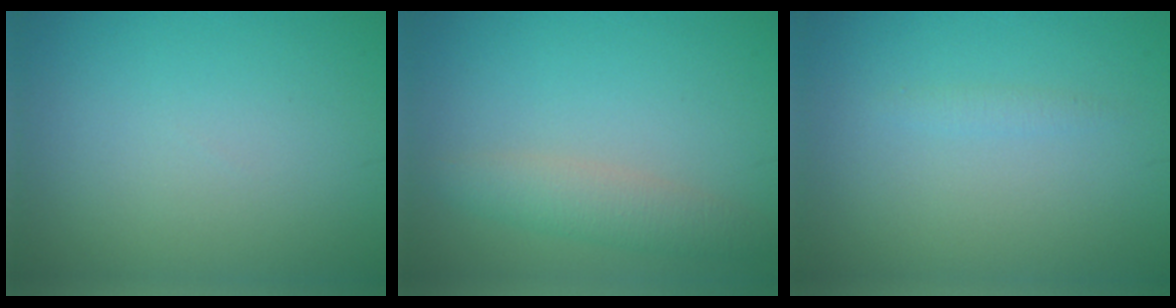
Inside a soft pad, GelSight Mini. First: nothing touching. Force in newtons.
{"total": 3.1, "press": 3.1, "slide": 0.0}
{"total": 0.7, "press": 0.7, "slide": 0.1}